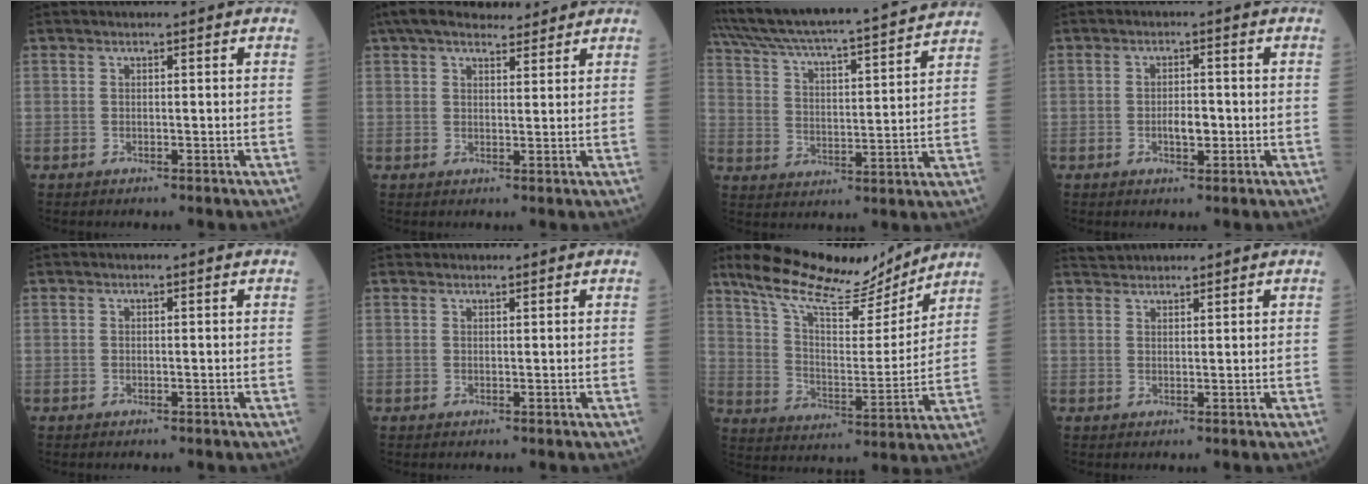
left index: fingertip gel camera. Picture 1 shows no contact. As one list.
[{"total": 10.0, "force": [8.6, 2.7, 4.2], "torque": [-0.059, 0.033, 0.130]}, {"total": 20.7, "force": [19.1, 0.6, 8.1], "torque": [-0.141, -0.004, 0.281]}, {"total": 2.7, "force": [-0.8, 1.1, 2.3], "torque": [-0.036, 0.001, -0.011]}, {"total": 0.0}, {"total": 1.5, "force": [1.4, 0.4, 0.1], "torque": [0.002, 0.015, 0.025]}, {"total": 16.9, "force": [15.0, 3.5, 7.1], "torque": [-0.125, -0.002, 0.246]}, {"total": 3.9, "force": [3.8, 0.5, 0.8], "torque": [-0.009, 0.034, 0.070]}]